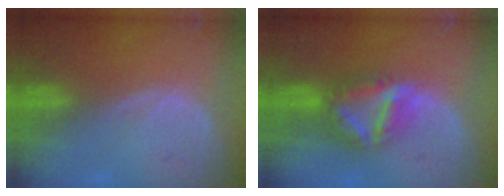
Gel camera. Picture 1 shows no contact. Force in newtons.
{"total": 7.9, "press": 6.7, "slide": 4.1}